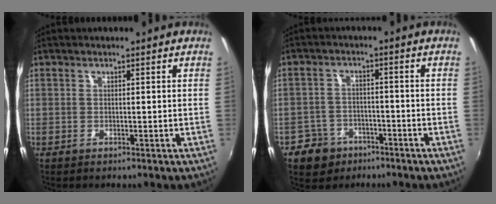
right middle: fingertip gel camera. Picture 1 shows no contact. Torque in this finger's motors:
{"motor_torque": [0.44, -0.36, -0.05, 0.00]}